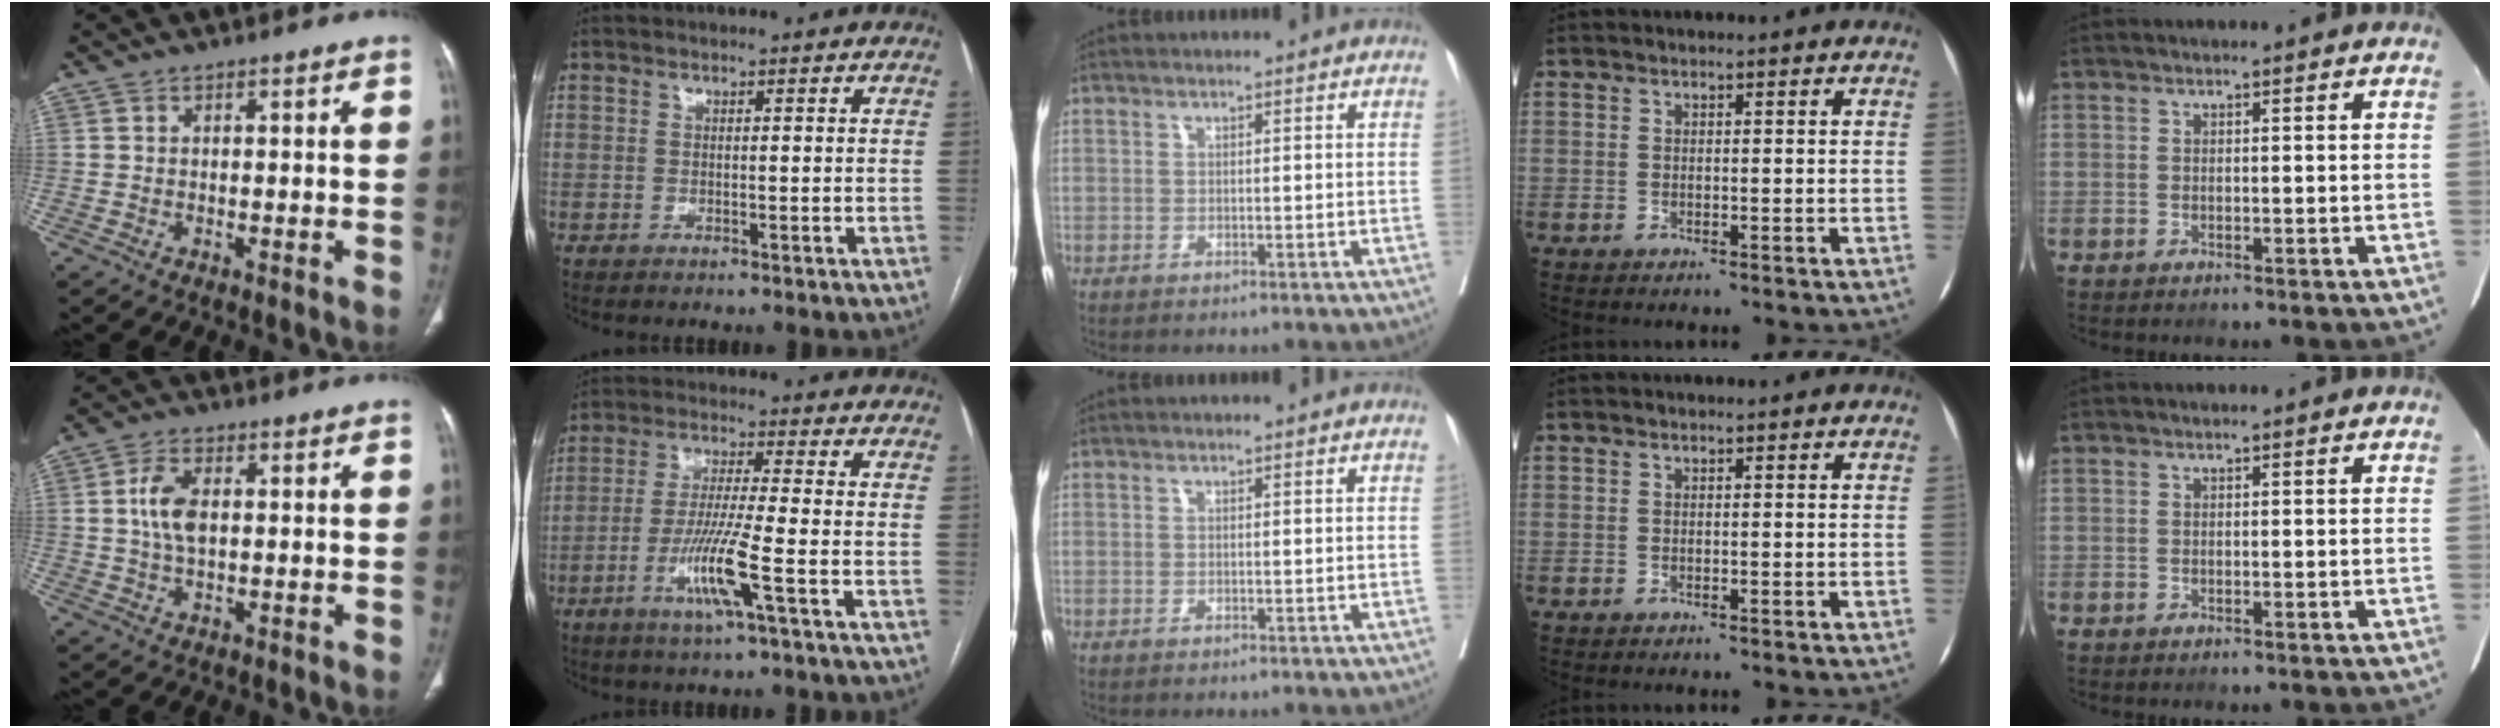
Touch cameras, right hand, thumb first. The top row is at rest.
{"thumb": {"total": 5.9, "force": [0.6, 3.3, 4.8], "torque": [-0.097, 0.003, 0.008]}, "index": {"total": 8.8, "force": [-3.4, -0.9, 8.1], "torque": [-0.159, -0.014, -0.069]}}